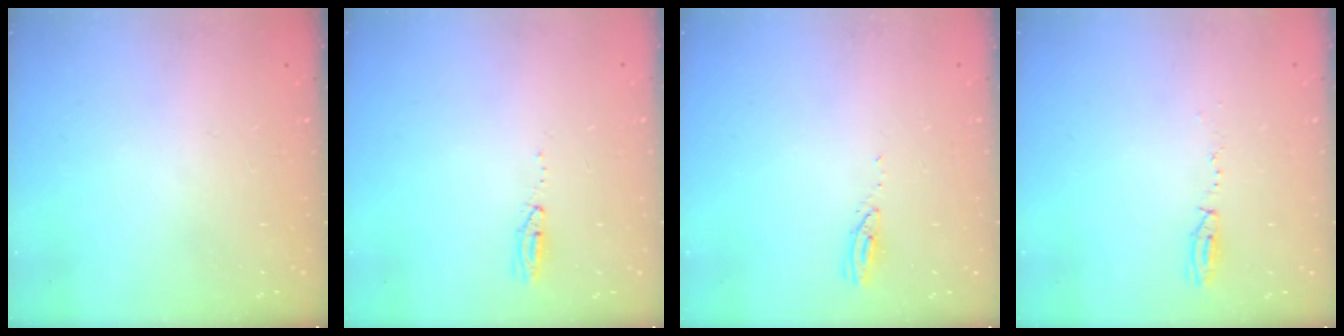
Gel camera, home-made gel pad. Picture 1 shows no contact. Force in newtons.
{"total": 3.5, "press": 3.1, "slide": 1.6}
{"total": 2.9, "press": 2.9, "slide": 0.2}
{"total": 3.6, "press": 3.5, "slide": 0.8}